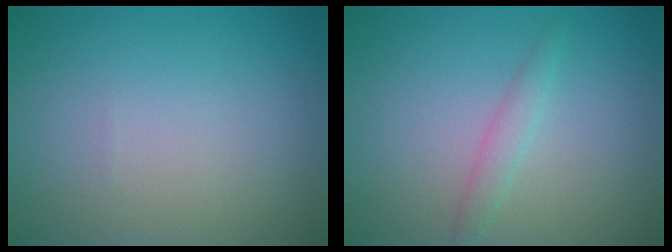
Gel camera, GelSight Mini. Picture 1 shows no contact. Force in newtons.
{"total": 1.4, "press": 1.4, "slide": 0.0}